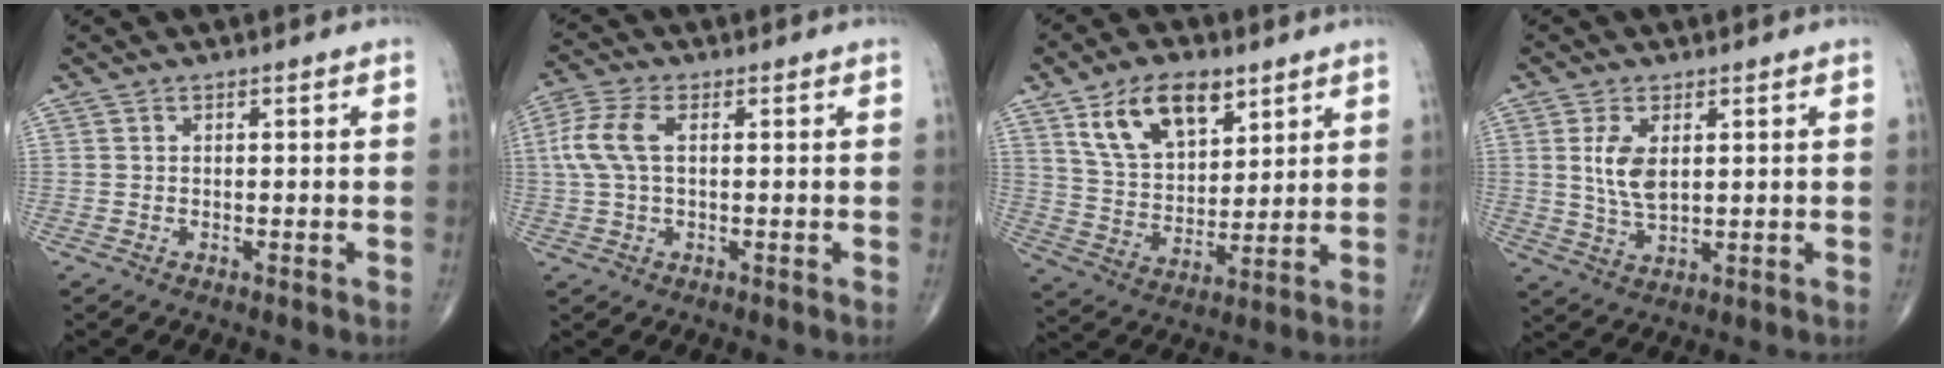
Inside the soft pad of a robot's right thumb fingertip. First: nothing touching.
{"total": 7.2, "force": [1.1, 3.7, 6.1], "torque": [-0.159, 0.018, 0.021]}
{"total": 14.3, "force": [7.7, 7.9, 9.1], "torque": [-0.133, -0.031, 0.148]}
{"total": 6.4, "force": [1.5, 3.3, 5.3], "torque": [-0.101, -0.011, 0.036]}